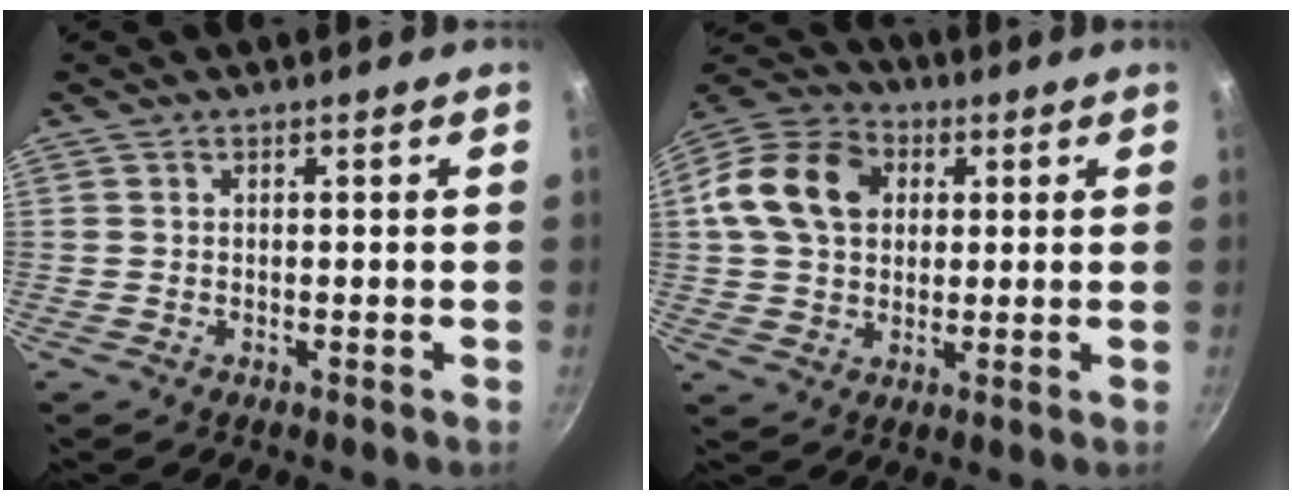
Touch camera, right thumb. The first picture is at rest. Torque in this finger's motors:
{"motor_torque": [-0.10, 2.04, 0.09, -0.08, 0.11]}